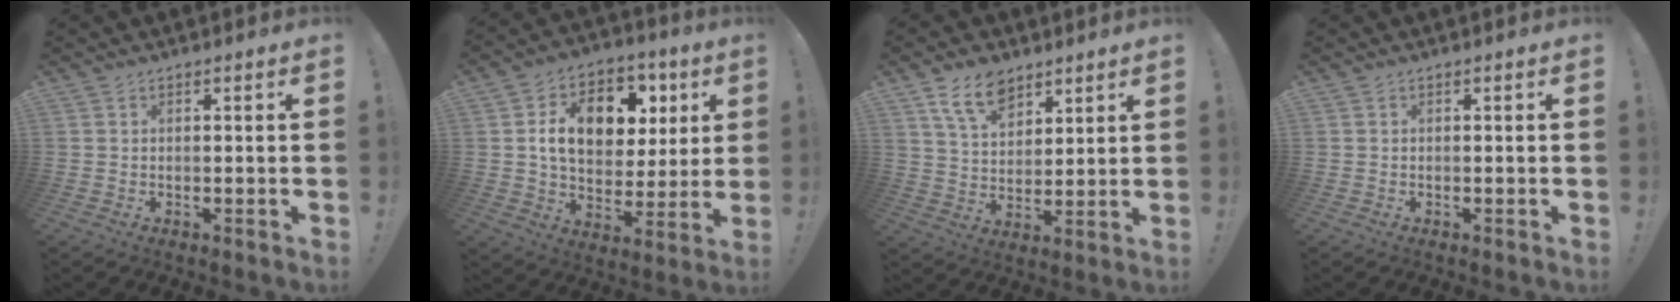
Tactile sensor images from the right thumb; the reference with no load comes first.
{"total": 16.3, "force": [4.7, 11.4, 10.7], "torque": [-0.155, -0.010, 0.088]}
{"total": 11.1, "force": [7.3, 6.2, 5.6], "torque": [-0.108, -0.027, 0.141]}
{"total": 0.0}